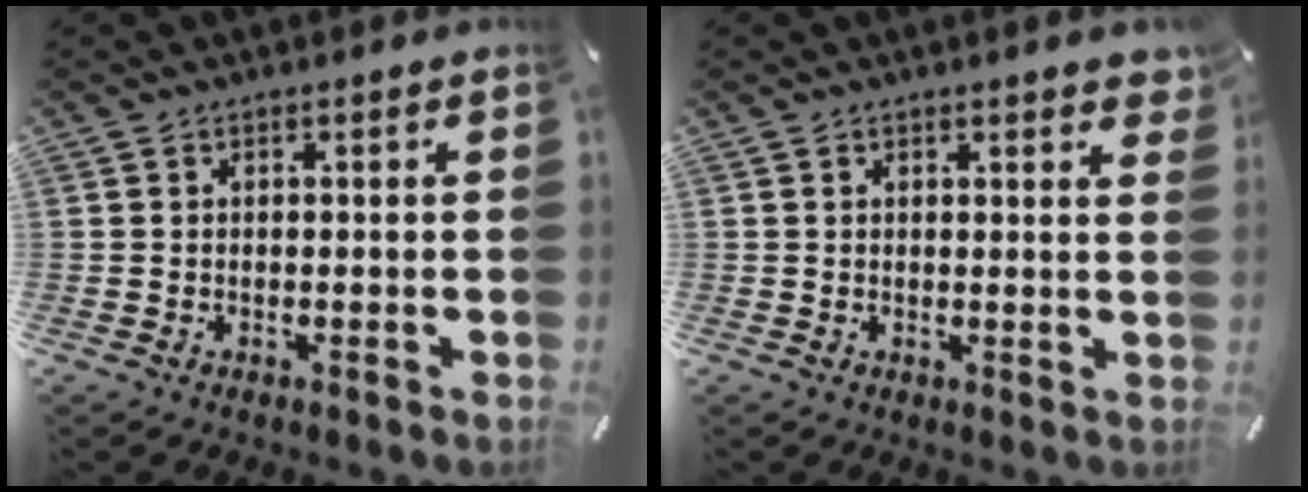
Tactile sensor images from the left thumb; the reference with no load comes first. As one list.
[{"total": 1.9, "force": [1.4, 0.6, 1.2], "torque": [-0.018, -0.001, 0.024]}]